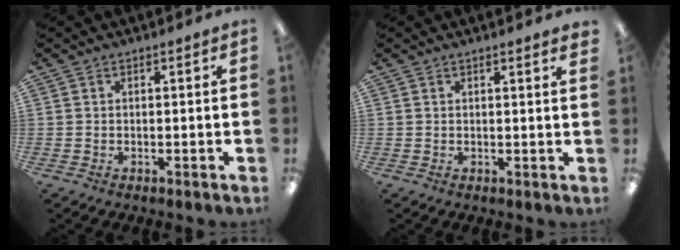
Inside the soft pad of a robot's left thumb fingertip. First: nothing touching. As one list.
[{"total": 1.1, "force": [1.0, -0.1, 0.5], "torque": [-0.001, -0.005, 0.015]}]